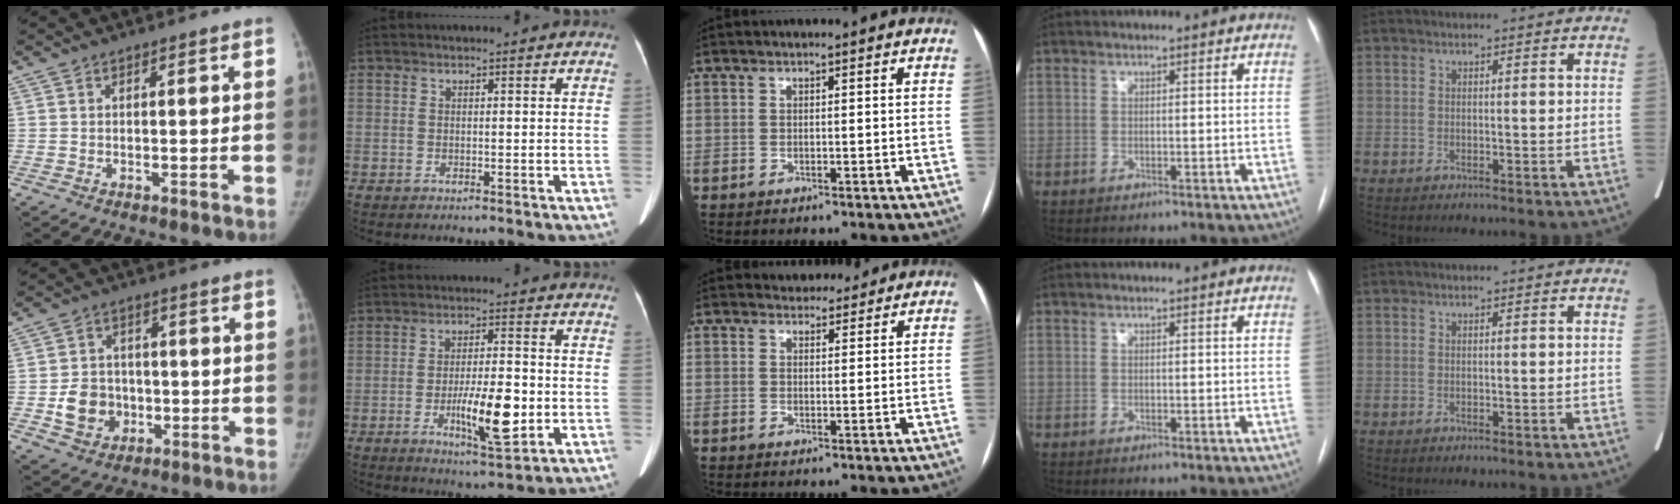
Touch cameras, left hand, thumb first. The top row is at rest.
{"thumb": {"total": 8.9, "force": [-1.9, 7.8, 3.8], "torque": [-0.034, 0.012, -0.028]}, "index": {"total": 9.1, "force": [-2.3, 1.9, 8.6], "torque": [-0.145, -0.011, -0.036]}, "middle": {"total": 3.9, "force": [3.7, 1.4, 0.3], "torque": [0.000, 0.007, 0.048]}}